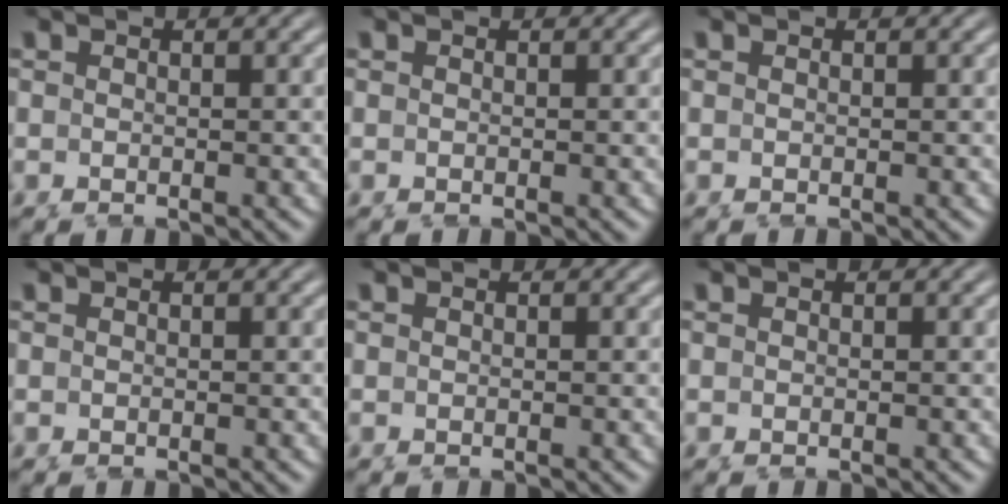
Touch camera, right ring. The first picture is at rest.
{"total": 0.0}
{"total": 0.0}
{"total": 0.0}
{"total": 0.0}
{"total": 0.0}